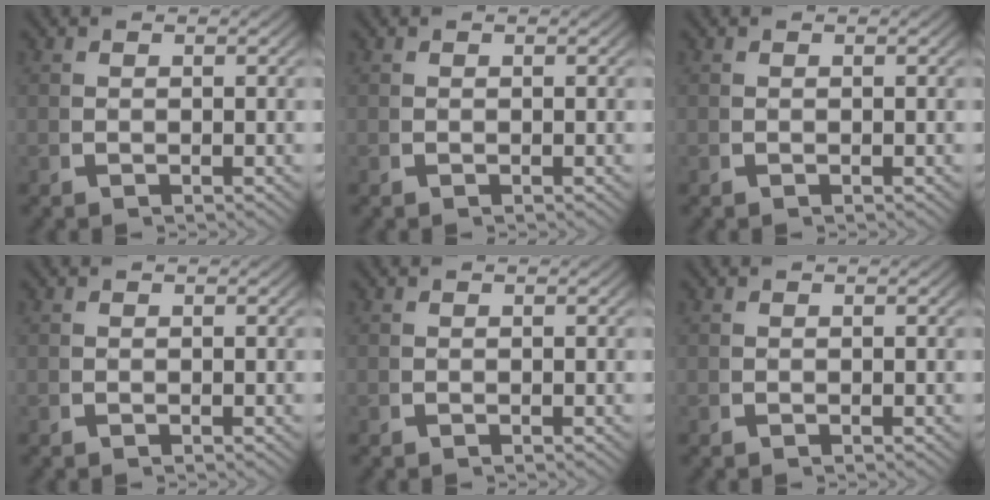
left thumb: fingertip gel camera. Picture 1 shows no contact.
{"total": 0.0}
{"total": 0.0}
{"total": 0.0}
{"total": 0.0}
{"total": 0.0}